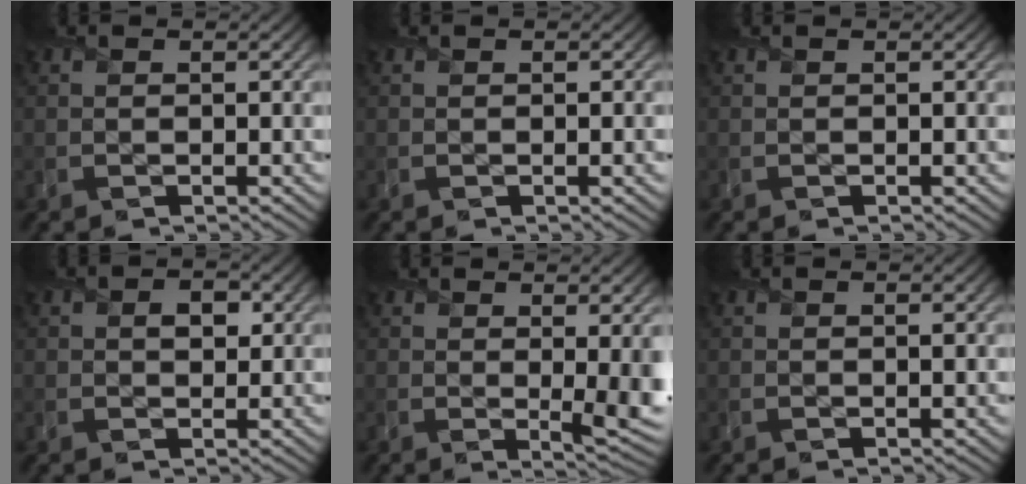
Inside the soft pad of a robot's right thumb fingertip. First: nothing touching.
{"total": 0.6, "force": [0.0, 0.1, 0.6], "torque": [-0.006, 0.000, 0.001]}
{"total": 0.0}
{"total": 2.3, "force": [0.6, 1.7, 1.4], "torque": [-0.023, -0.004, 0.008]}
{"total": 5.5, "force": [0.5, 1.5, 5.3], "torque": [-0.072, -0.011, 0.014]}
{"total": 0.0}